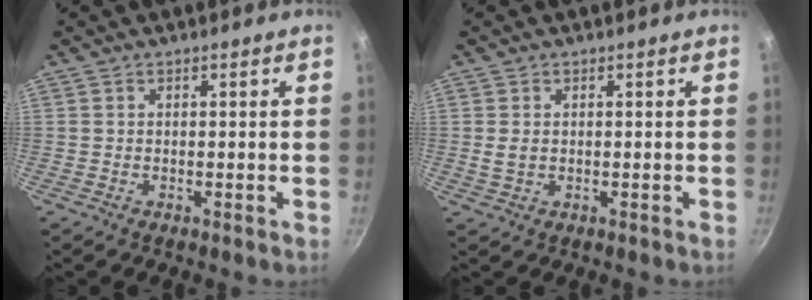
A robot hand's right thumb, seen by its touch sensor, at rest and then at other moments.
{"total": 2.3, "force": [0.1, 1.7, 1.6], "torque": [-0.031, -0.005, 0.004]}